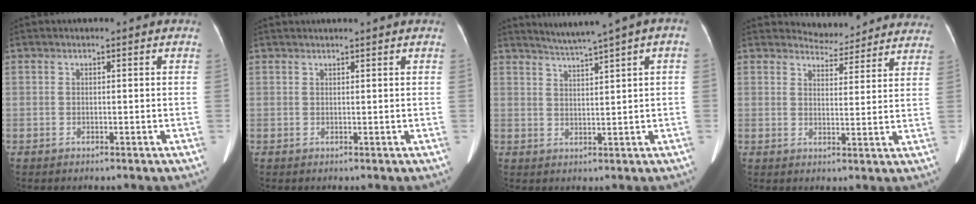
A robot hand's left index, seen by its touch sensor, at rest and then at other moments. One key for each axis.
{"total": 2.4, "fx": 2.2, "fy": -0.5, "fz": 1.0, "tx": -0.012, "ty": 0.020, "tz": 0.032}
{"total": 5.0, "fx": 3.3, "fy": -0.7, "fz": 3.7, "tx": -0.060, "ty": 0.015, "tz": 0.060}
{"total": 10.0, "fx": 9.7, "fy": 2.2, "fz": 0.2, "tx": 0.021, "ty": -0.007, "tz": 0.104}